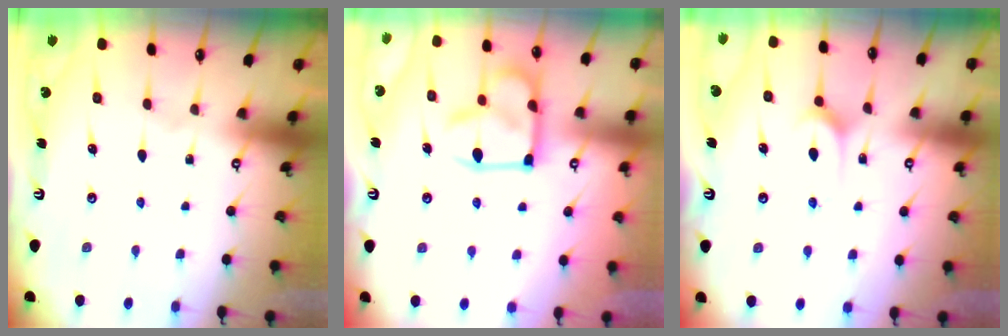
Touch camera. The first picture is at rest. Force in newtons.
{"total": 15.5, "press": 15.5, "slide": 1.2}
{"total": 5.3, "press": 5.2, "slide": 0.7}